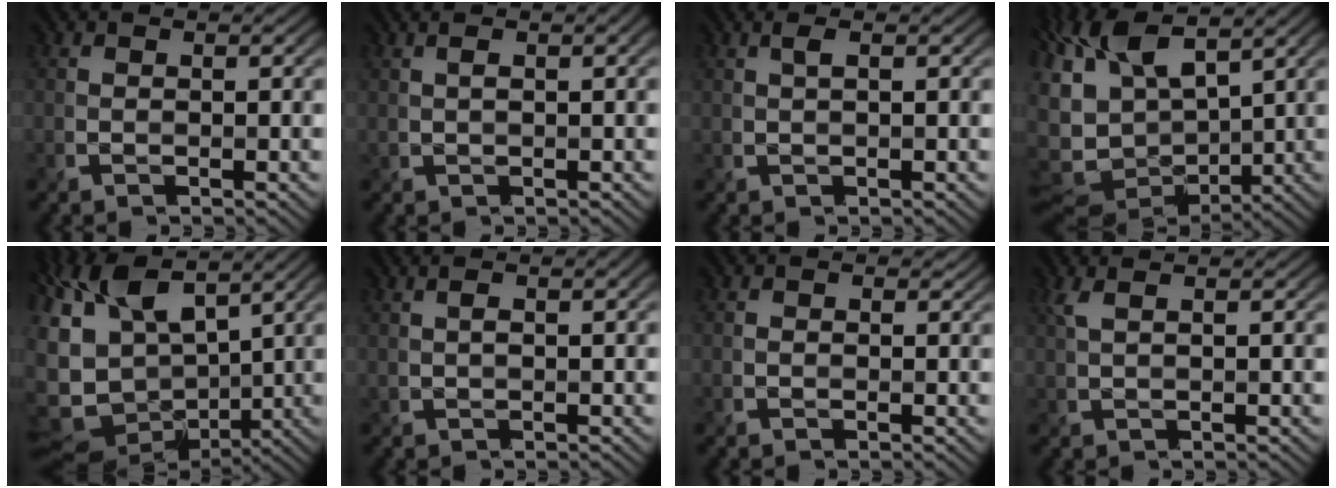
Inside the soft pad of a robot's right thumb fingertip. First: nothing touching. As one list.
[{"total": 2.4, "force": [0.8, 0.6, 2.2], "torque": [-0.042, 0.005, 0.016]}, {"total": 1.3, "force": [0.5, 0.1, 1.2], "torque": [-0.027, 0.004, 0.009]}, {"total": 13.1, "force": [2.7, 6.8, 10.9], "torque": [-0.254, -0.001, 0.061]}, {"total": 13.5, "force": [3.0, 8.1, 10.4], "torque": [-0.241, -0.004, 0.072]}, {"total": 2.1, "force": [0.5, 0.6, 2.0], "torque": [-0.040, 0.004, 0.010]}, {"total": 0.7, "force": [0.2, 0.7, 0.2], "torque": [-0.008, -0.002, -0.001]}, {"total": 1.7, "force": [1.0, 0.1, 1.4], "torque": [-0.039, 0.006, 0.022]}]